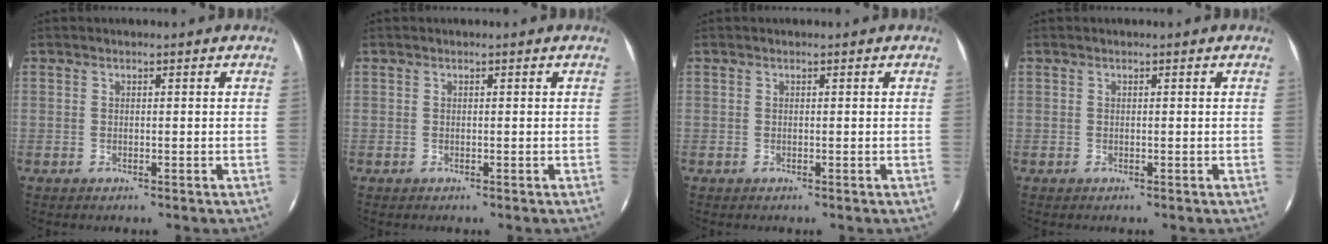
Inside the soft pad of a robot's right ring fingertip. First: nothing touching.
{"total": 0.0}
{"total": 0.0}
{"total": 0.0}